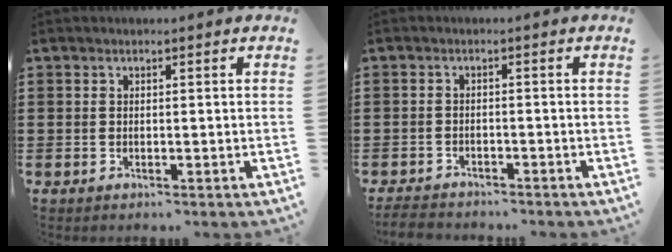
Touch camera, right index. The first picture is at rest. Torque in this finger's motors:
{"motor_torque": [-1.48, 0.66, -1.05, -0.16]}